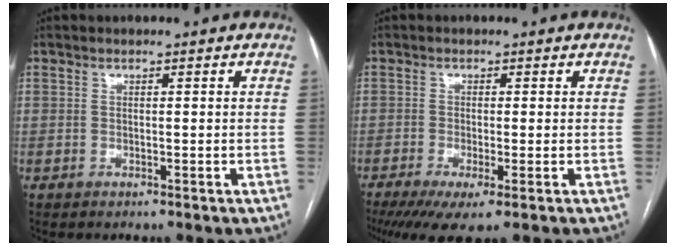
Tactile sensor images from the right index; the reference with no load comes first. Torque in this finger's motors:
{"motor_torque": [1.41, -0.73, 0.61, 0.15]}